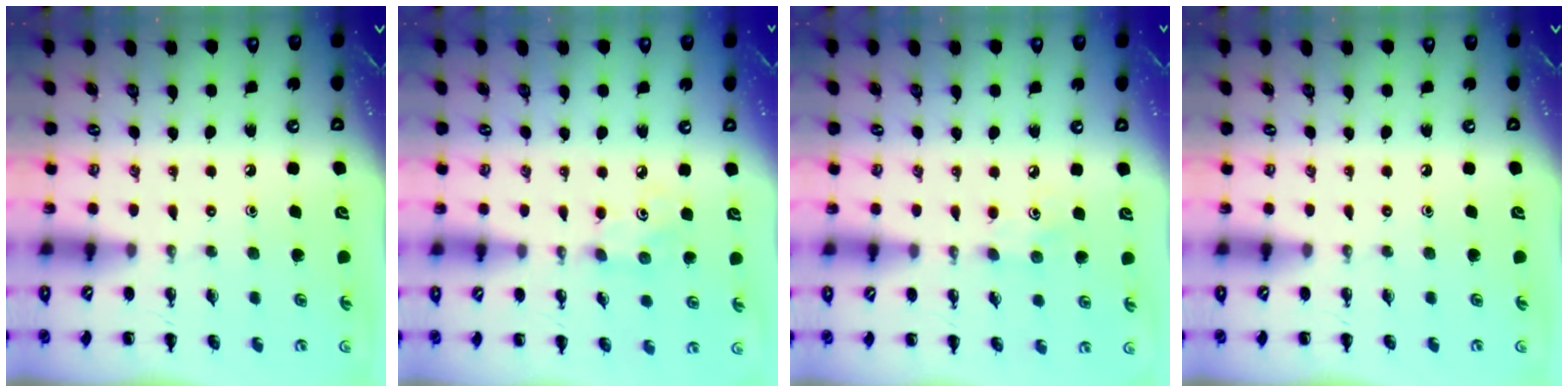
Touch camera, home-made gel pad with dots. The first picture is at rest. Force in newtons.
{"total": 3.3, "press": 3.2, "slide": 0.8}
{"total": 3.9, "press": 3.8, "slide": 1.0}
{"total": 0.0}